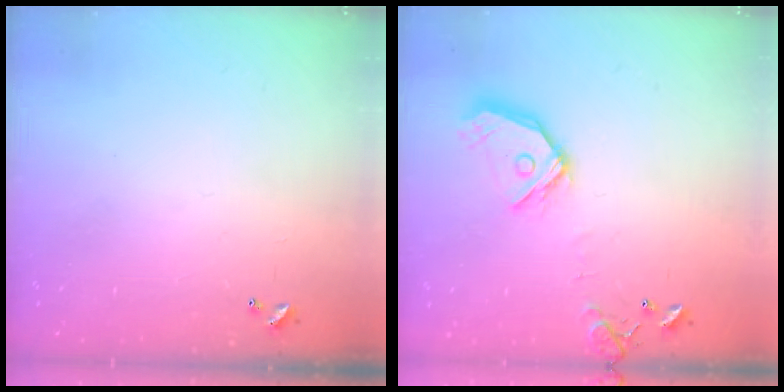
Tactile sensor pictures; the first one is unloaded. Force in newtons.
{"total": 14.2, "press": 14.1, "slide": 2.1}